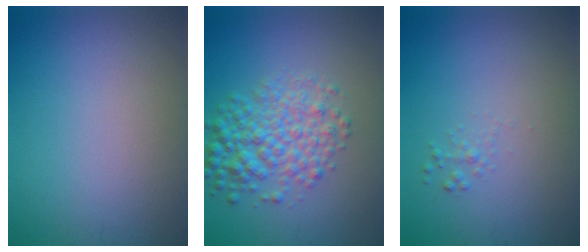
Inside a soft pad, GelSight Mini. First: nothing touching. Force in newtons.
{"total": 5.0, "press": 5.0, "slide": 0.1}
{"total": 0.6, "press": 0.6, "slide": 0.0}